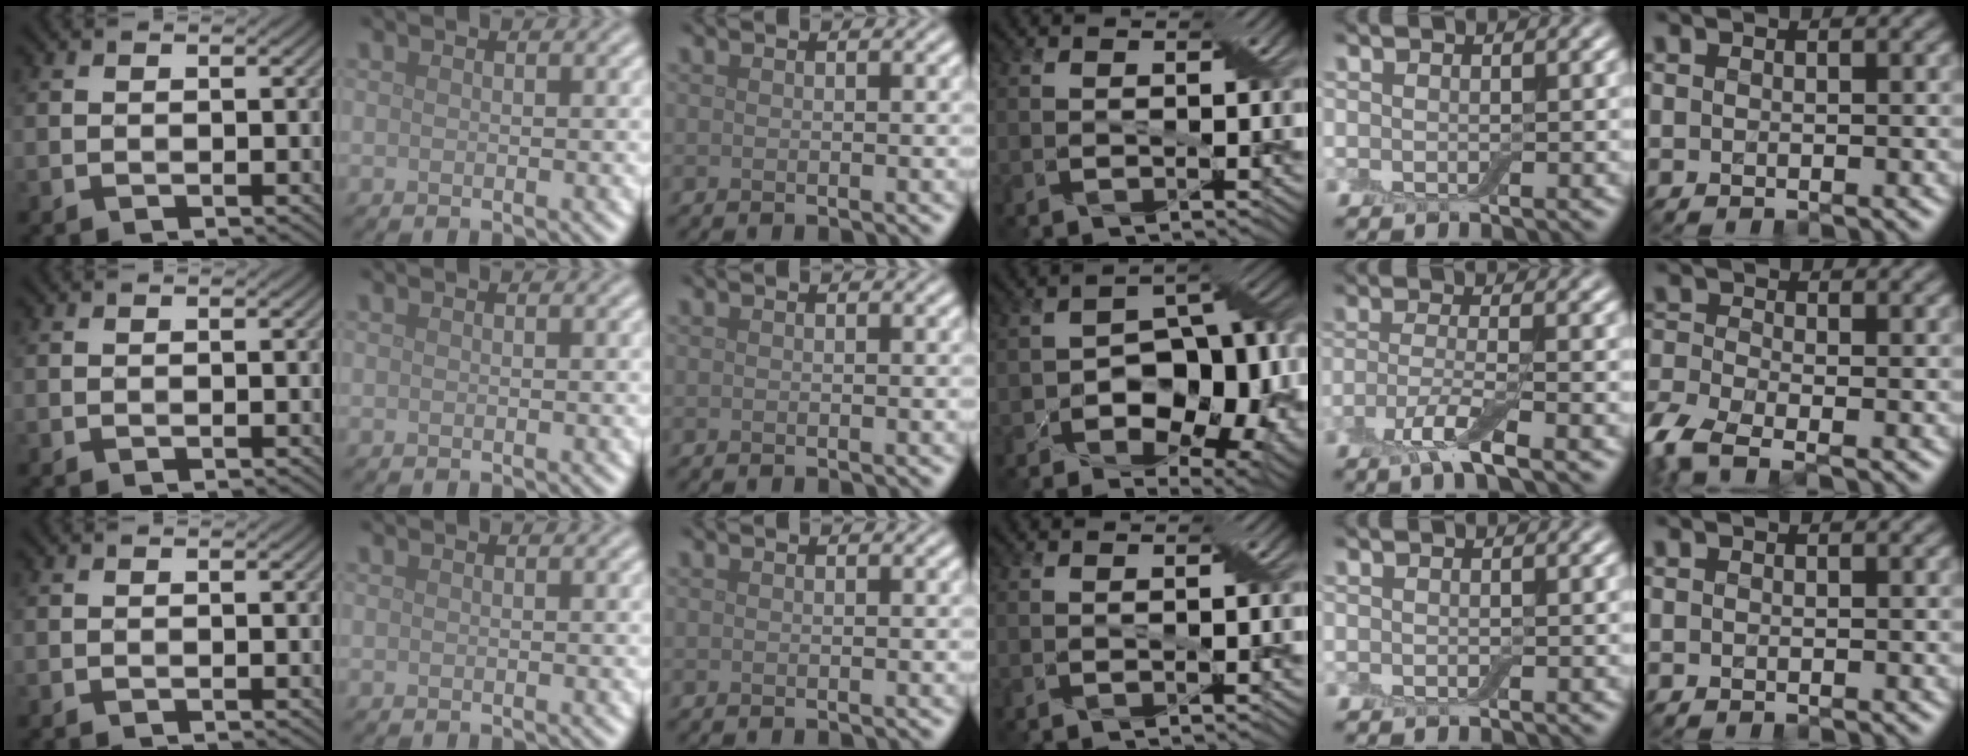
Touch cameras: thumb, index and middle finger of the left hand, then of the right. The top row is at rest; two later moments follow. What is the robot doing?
{"motion": "pour", "object": "bowl"}